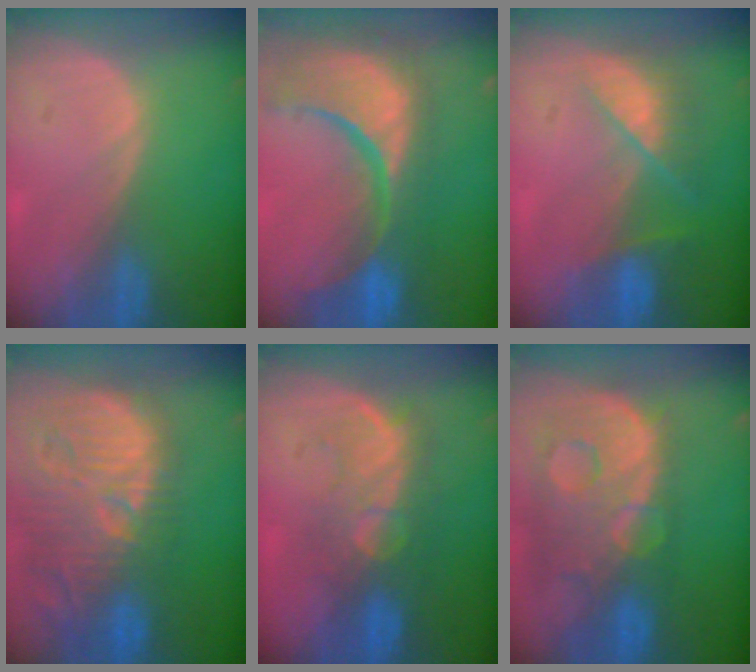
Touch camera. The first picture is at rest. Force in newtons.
{"total": 15.4, "press": 12.1, "slide": 9.6}
{"total": 7.2, "press": 6.5, "slide": 3.2}
{"total": 14.6, "press": 13.0, "slide": 6.6}
{"total": 8.8, "press": 8.2, "slide": 3.2}
{"total": 13.6, "press": 11.1, "slide": 8.0}